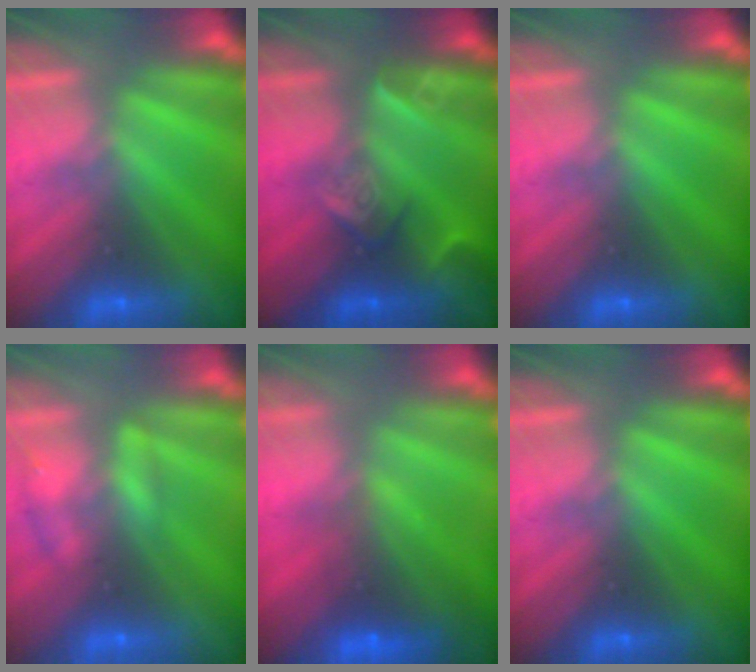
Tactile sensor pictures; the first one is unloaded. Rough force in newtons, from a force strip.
{"total": 2.4}
{"total": 0.0}
{"total": 2.3}
{"total": 7.0}
{"total": 0.0}